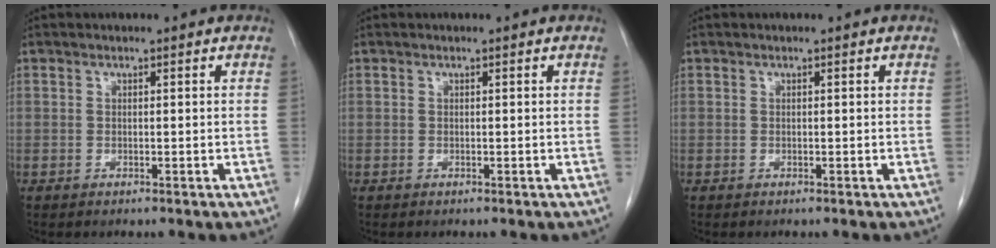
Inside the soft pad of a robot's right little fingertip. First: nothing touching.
{"total": 0.0}
{"total": 0.0}